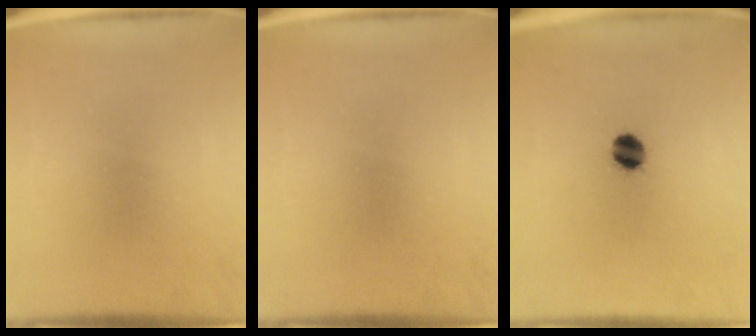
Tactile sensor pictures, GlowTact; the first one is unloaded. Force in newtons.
{"total": 0.0}
{"total": 5.0}